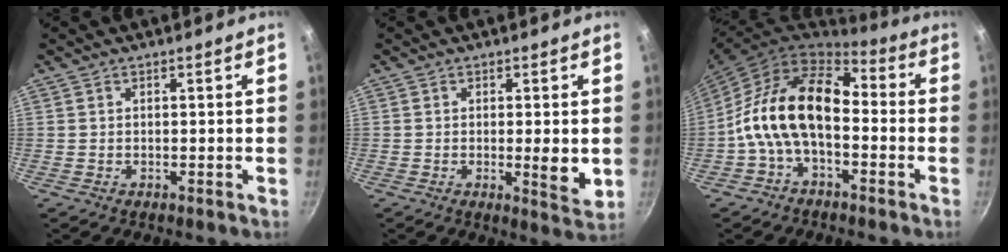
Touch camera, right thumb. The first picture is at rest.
{"total": 5.3, "force": [-0.4, 1.3, 5.1], "torque": [-0.076, -0.016, -0.004]}
{"total": 15.3, "force": [-2.2, 9.2, 12.0], "torque": [-0.202, 0.045, -0.060]}